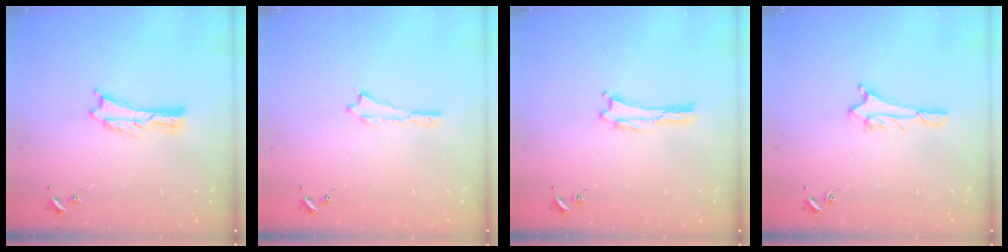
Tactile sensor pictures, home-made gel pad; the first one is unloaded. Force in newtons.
{"total": 0.0}
{"total": 0.0}
{"total": 1.6, "press": 1.6, "slide": 0.1}